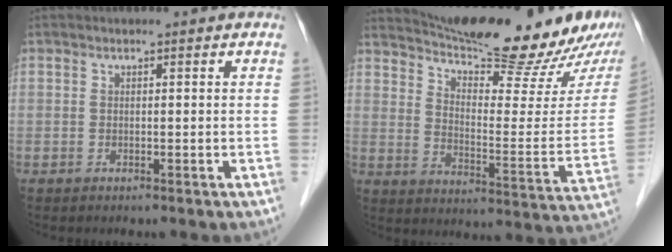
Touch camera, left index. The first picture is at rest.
{"total": 23.1, "force": [20.2, 2.3, 10.9], "torque": [-0.165, -0.053, 0.276]}